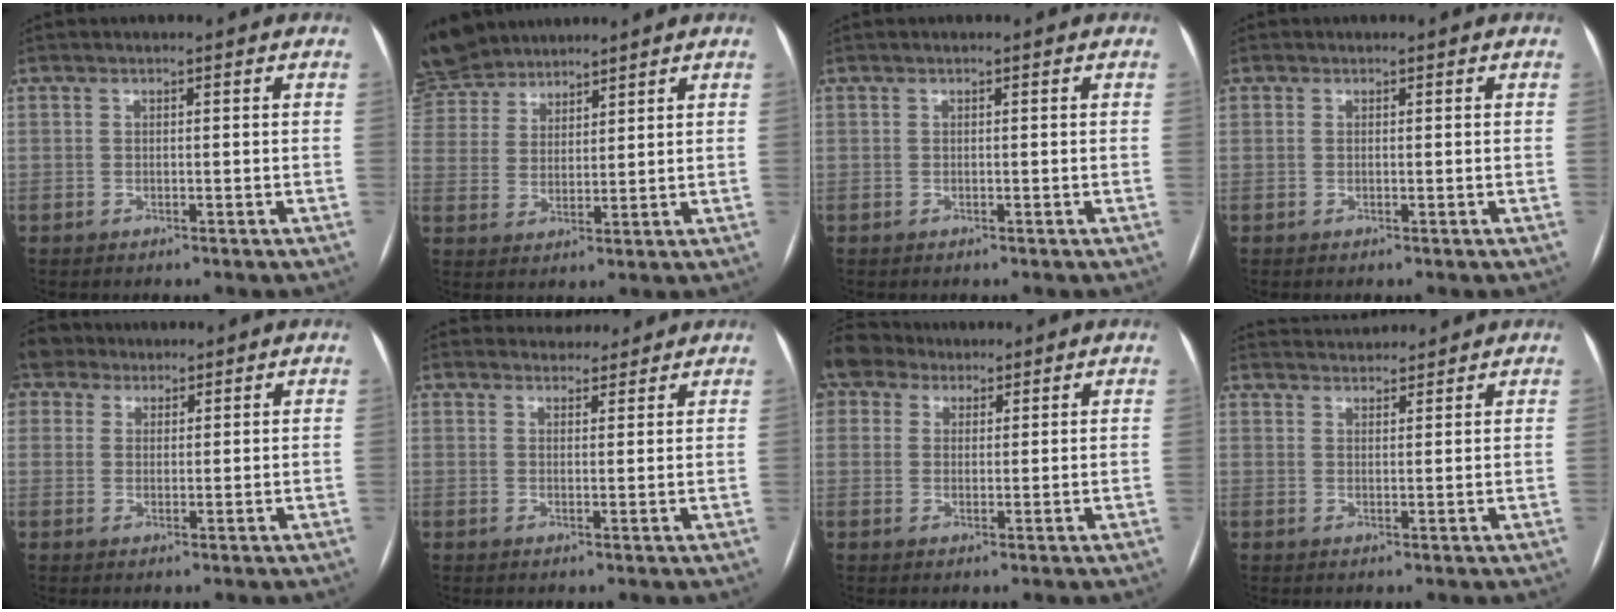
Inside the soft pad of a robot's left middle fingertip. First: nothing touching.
{"total": 11.7, "force": [10.4, 4.6, 2.6], "torque": [-0.080, 0.031, 0.213]}
{"total": 0.0}
{"total": 0.0}
{"total": 6.7, "force": [4.7, 4.6, 1.0], "torque": [-0.024, 0.030, 0.093]}
{"total": 4.9, "force": [4.6, 1.6, 0.2], "torque": [0.002, 0.012, 0.058]}
{"total": 7.6, "force": [5.3, 5.1, 1.6], "torque": [-0.040, 0.037, 0.104]}
{"total": 6.2, "force": [6.1, 0.8, 0.9], "torque": [-0.019, 0.028, 0.091]}